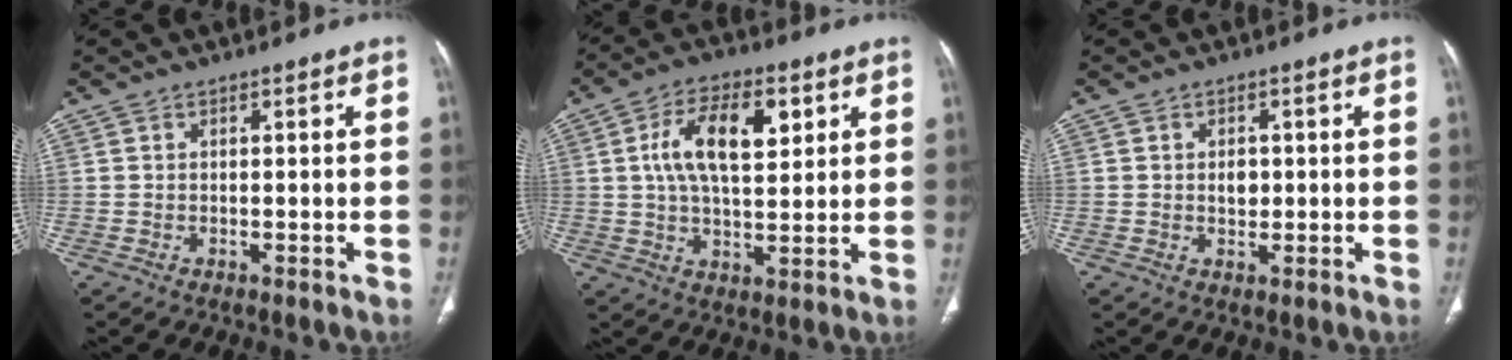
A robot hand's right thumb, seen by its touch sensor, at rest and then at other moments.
{"total": 13.0, "force": [3.8, 6.4, 10.6], "torque": [-0.172, -0.001, 0.066]}
{"total": 2.4, "force": [0.2, 1.8, 1.6], "torque": [-0.012, 0.001, 0.003]}